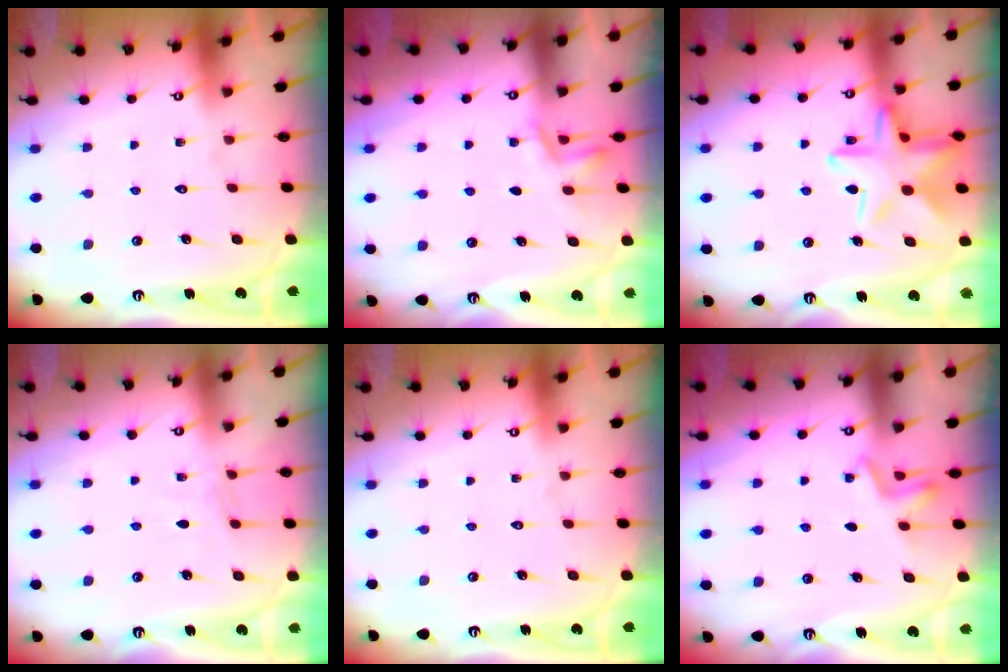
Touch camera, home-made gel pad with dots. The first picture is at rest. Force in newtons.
{"total": 2.9, "press": 2.6, "slide": 1.1}
{"total": 17.4, "press": 17.4, "slide": 1.2}
{"total": 2.9, "press": 2.9, "slide": 0.5}
{"total": 0.0}
{"total": 2.8, "press": 2.4, "slide": 1.4}